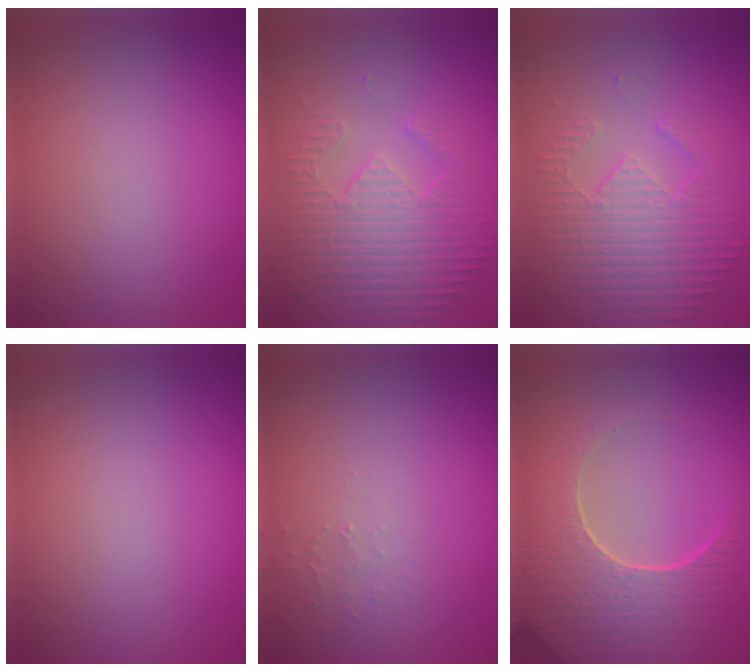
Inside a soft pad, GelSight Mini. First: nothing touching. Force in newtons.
{"total": 3.8, "press": 3.6, "slide": 1.3}
{"total": 3.8, "press": 3.6, "slide": 1.3}
{"total": 0.0}
{"total": 0.8, "press": 0.8, "slide": 0.3}
{"total": 7.3, "press": 5.8, "slide": 4.5}